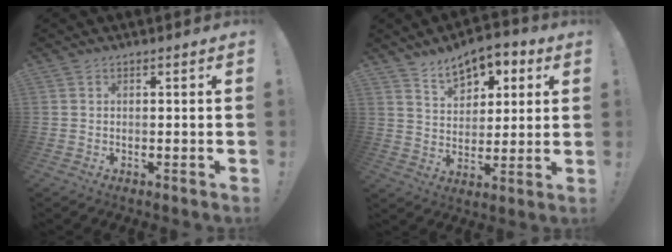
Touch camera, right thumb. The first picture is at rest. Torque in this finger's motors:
{"motor_torque": [-0.01, 0.12, 0.69, 0.58, 0.28]}